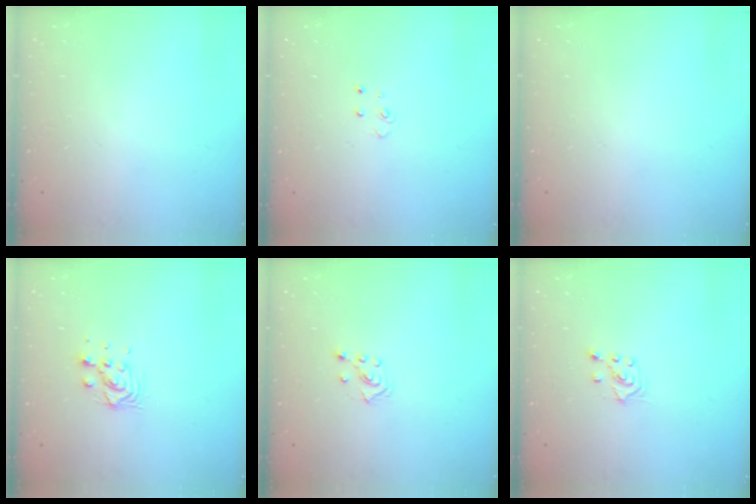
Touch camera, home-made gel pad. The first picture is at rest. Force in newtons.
{"total": 4.0, "press": 3.9, "slide": 0.4}
{"total": 0.0}
{"total": 6.4, "press": 6.4, "slide": 0.4}
{"total": 2.8, "press": 2.7, "slide": 0.5}
{"total": 3.0, "press": 2.9, "slide": 0.7}